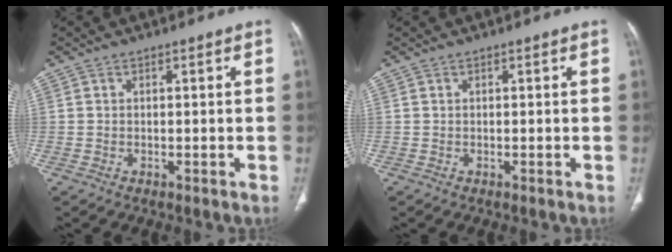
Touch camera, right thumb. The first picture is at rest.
{"total": 0.0}